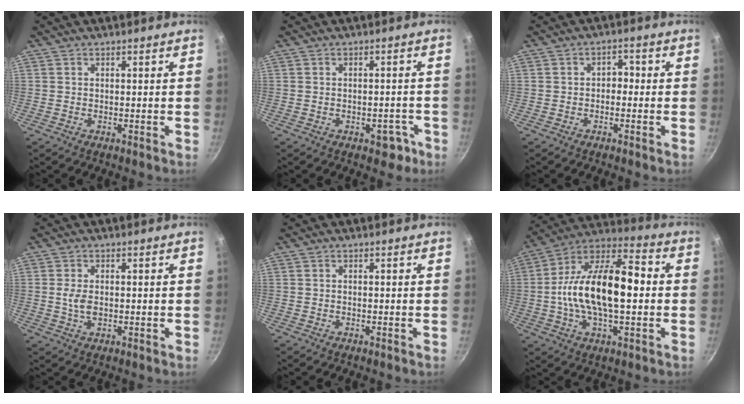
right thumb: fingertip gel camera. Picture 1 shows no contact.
{"total": 3.7, "force": [-2.1, 2.2, 2.1], "torque": [-0.008, 0.016, -0.023]}
{"total": 2.7, "force": [-0.5, 1.9, 1.8], "torque": [-0.005, 0.014, -0.017]}
{"total": 3.2, "force": [0.0, 1.9, 2.7], "torque": [-0.052, -0.001, 0.000]}
{"total": 0.0}
{"total": 21.4, "force": [-0.1, 9.9, 18.9], "torque": [-0.330, 0.031, -0.009]}